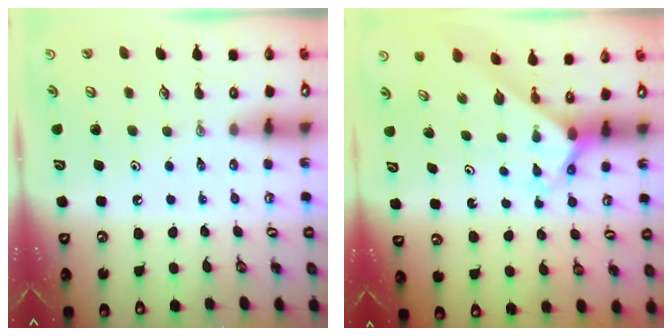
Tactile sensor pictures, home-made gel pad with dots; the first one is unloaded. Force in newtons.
{"total": 2.7, "press": 2.7, "slide": 0.1}